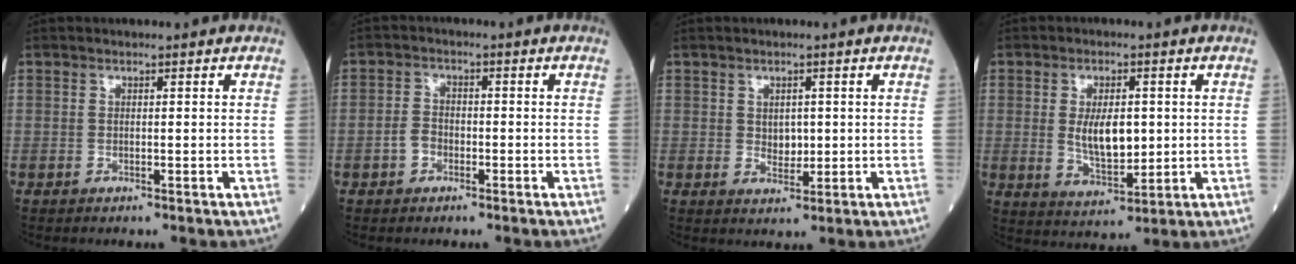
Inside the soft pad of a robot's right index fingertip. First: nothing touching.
{"total": 2.7, "force": [-1.3, 1.9, 1.4], "torque": [-0.024, 0.007, -0.026]}
{"total": 2.6, "force": [0.3, 1.8, 1.9], "torque": [-0.025, -0.004, 0.008]}
{"total": 7.5, "force": [0.5, 3.2, 6.7], "torque": [-0.124, -0.007, 0.016]}